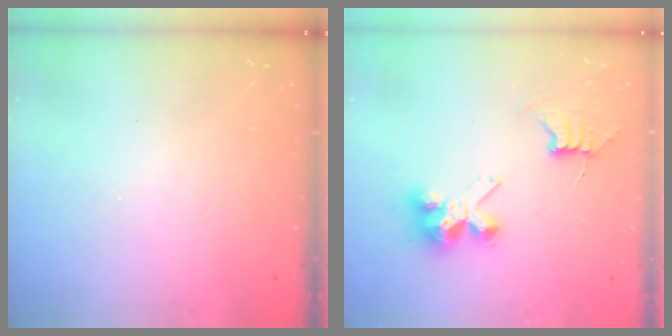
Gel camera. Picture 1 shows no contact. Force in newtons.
{"total": 7.9, "press": 7.9, "slide": 0.4}